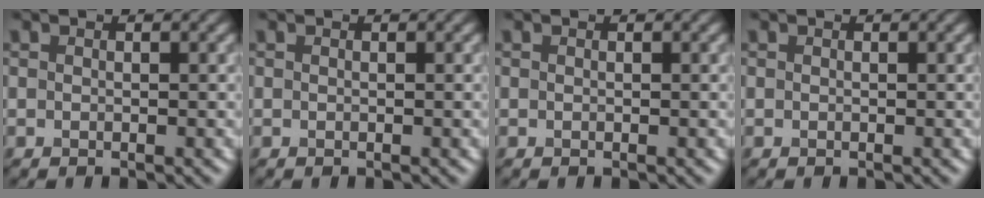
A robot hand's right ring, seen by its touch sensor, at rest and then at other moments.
{"total": 0.0}
{"total": 0.0}
{"total": 0.0}